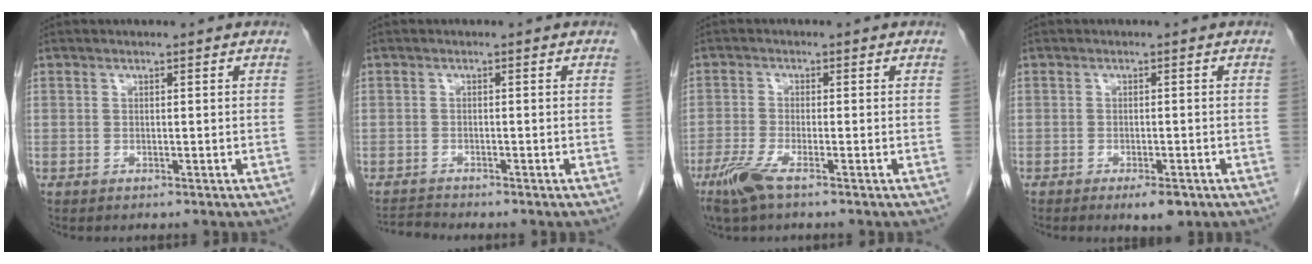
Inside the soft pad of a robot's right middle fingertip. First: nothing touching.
{"total": 1.8, "force": [-1.7, -0.6, -0.3], "torque": [0.003, -0.015, -0.031]}
{"total": 4.6, "force": [-3.0, 0.5, 3.5], "torque": [-0.080, -0.013, -0.061]}
{"total": 3.2, "force": [-1.9, 1.0, 2.4], "torque": [-0.035, -0.002, -0.022]}